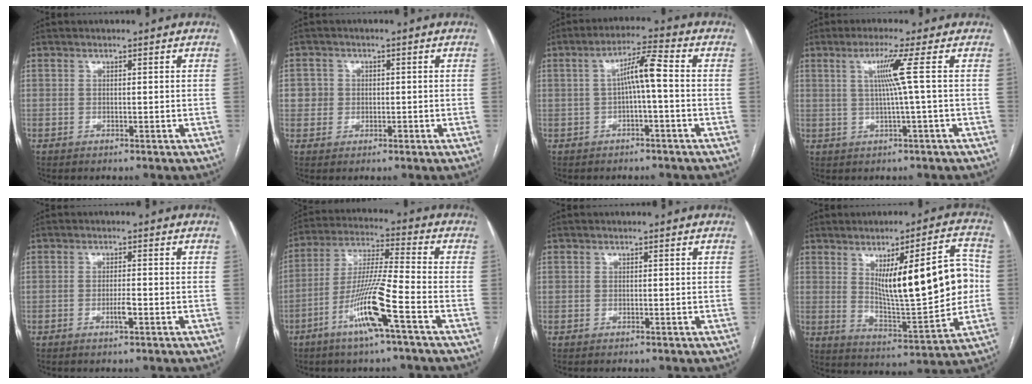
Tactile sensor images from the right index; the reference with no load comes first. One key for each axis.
{"total": 2.8, "fx": 0.1, "fy": 2.7, "fz": 0.2, "tx": 0.009, "ty": 0.010, "tz": 0.003}
{"total": 5.7, "fx": -0.2, "fy": 0.3, "fz": 5.6, "tx": -0.094, "ty": 0.023, "tz": -0.002}
{"total": 4.9, "fx": 0.9, "fy": -1.8, "fz": 4.4, "tx": -0.090, "ty": 0.002, "tz": 0.021}
{"total": 2.1, "fx": -0.8, "fy": 0.2, "fz": 1.9, "tx": -0.034, "ty": -0.002, "tz": -0.015}
{"total": 12.4, "fx": -5.8, "fy": -0.4, "fz": 10.9, "tx": -0.217, "ty": -0.007, "tz": -0.114}
{"total": 0.0}
{"total": 17.7, "fx": 2.2, "fy": 3.6, "fz": 17.2, "tx": -0.255, "ty": 0.010, "tz": 0.046}